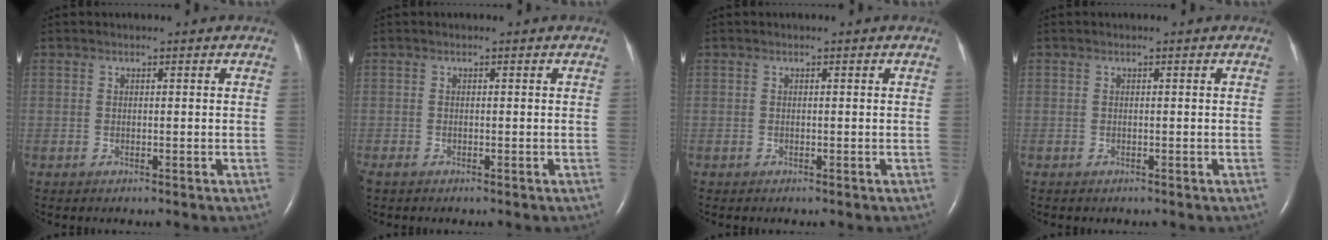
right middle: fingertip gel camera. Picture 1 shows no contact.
{"total": 0.8, "force": [-0.6, 0.3, 0.5], "torque": [-0.017, -0.003, -0.011]}
{"total": 0.0}
{"total": 0.0}